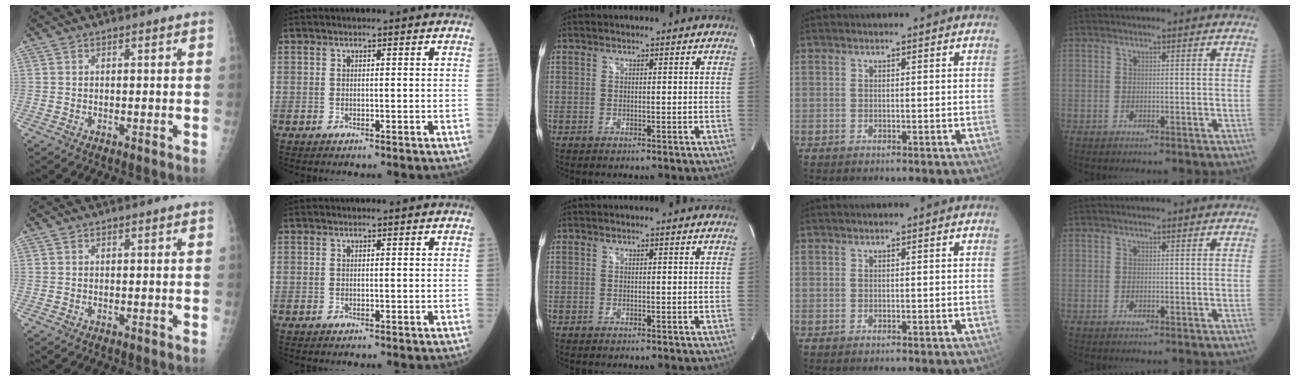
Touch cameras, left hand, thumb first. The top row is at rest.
{}